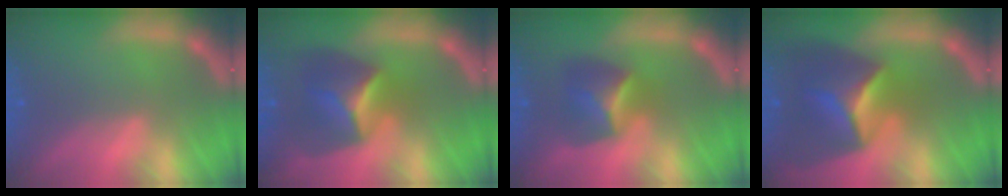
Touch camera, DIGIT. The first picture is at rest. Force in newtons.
{"total": 6.4}
{"total": 4.4}
{"total": 8.9}